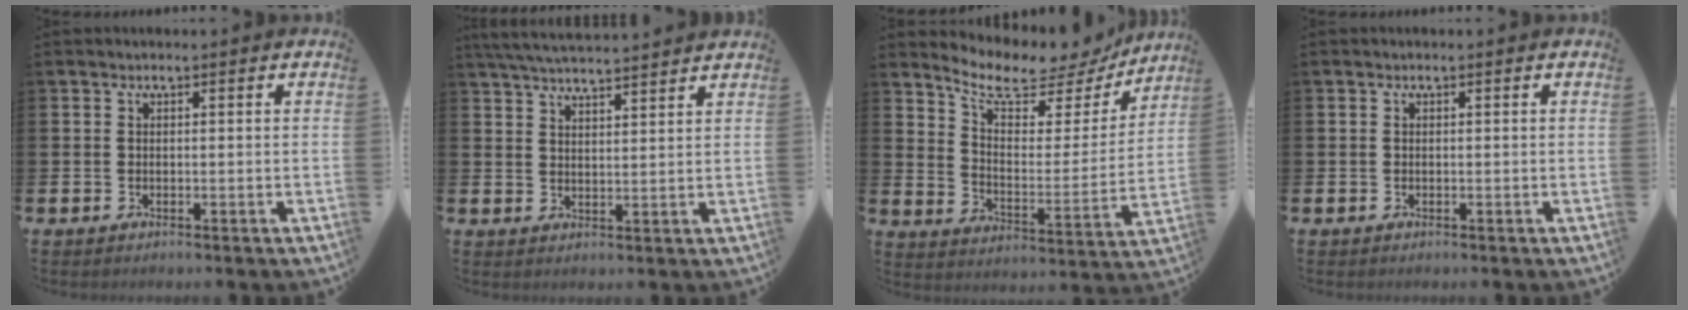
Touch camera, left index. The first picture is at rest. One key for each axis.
{"total": 5.1, "fx": 5.0, "fy": -0.1, "fz": 0.9, "tx": -0.028, "ty": -0.027, "tz": 0.089}
{"total": 8.2, "fx": 7.4, "fy": 2.5, "fz": 2.7, "tx": -0.078, "ty": -0.058, "tz": 0.123}
{"total": 0.0}